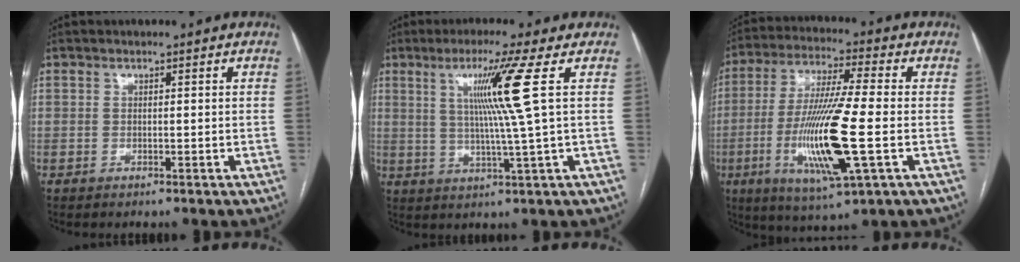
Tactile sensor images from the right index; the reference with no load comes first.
{"total": 9.3, "force": [2.7, -3.1, 8.3], "torque": [-0.150, -0.005, 0.061]}
{"total": 16.5, "force": [-3.6, 1.1, 16.0], "torque": [-0.324, -0.019, -0.066]}